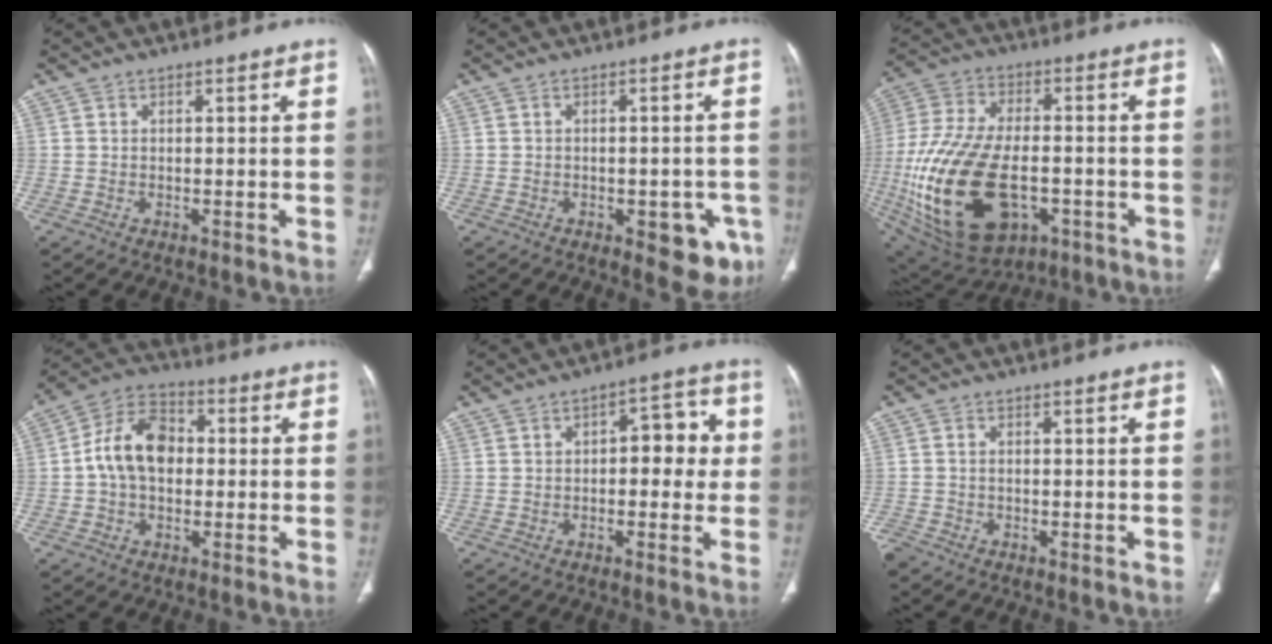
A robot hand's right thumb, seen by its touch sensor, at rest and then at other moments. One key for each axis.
{"total": 7.9, "fx": -3.3, "fy": 3.9, "fz": 6.0, "tx": -0.044, "ty": 0.004, "tz": -0.032}
{"total": 27.0, "fx": -6.3, "fy": 15.4, "fz": 21.3, "tx": -0.453, "ty": -0.006, "tz": -0.085}
{"total": 11.7, "fx": 0.3, "fy": 8.1, "fz": 8.4, "tx": -0.140, "ty": 0.027, "tz": -0.005}
{"total": 8.3, "fx": 0.4, "fy": 4.5, "fz": 6.9, "tx": -0.049, "ty": 0.023, "tz": 0.002}
{"total": 2.0, "fx": -1.8, "fy": 0.8, "fz": 0.4, "tx": -0.013, "ty": -0.001, "tz": -0.035}